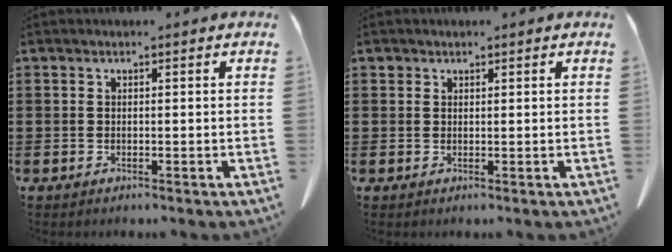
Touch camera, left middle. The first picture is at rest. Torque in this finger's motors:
{"motor_torque": [0.30, 0.41, 0.01, 0.01]}